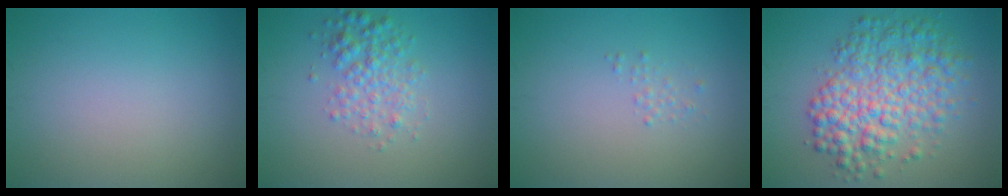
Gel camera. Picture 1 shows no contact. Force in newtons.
{"total": 3.0, "press": 3.0, "slide": 0.1}
{"total": 0.6, "press": 0.6, "slide": 0.1}
{"total": 7.2, "press": 7.2, "slide": 0.1}